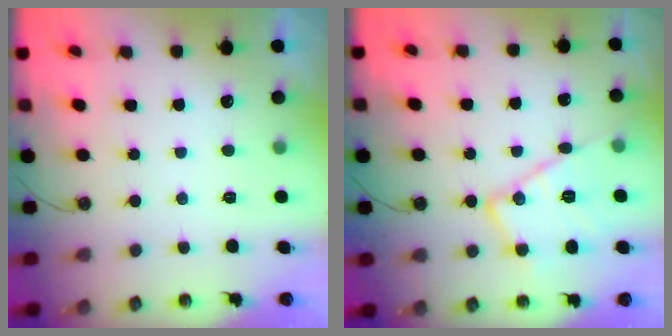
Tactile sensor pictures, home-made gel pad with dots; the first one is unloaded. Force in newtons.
{"total": 16.2, "press": 16.2, "slide": 1.1}